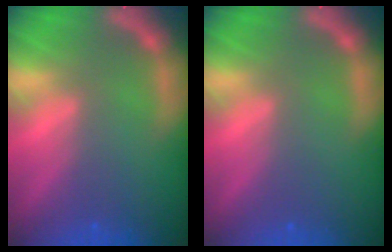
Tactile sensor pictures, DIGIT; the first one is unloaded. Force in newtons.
{"total": 0.0}